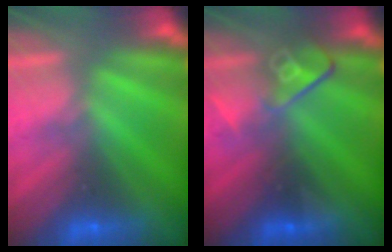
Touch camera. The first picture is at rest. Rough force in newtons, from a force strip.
{"total": 2.7}